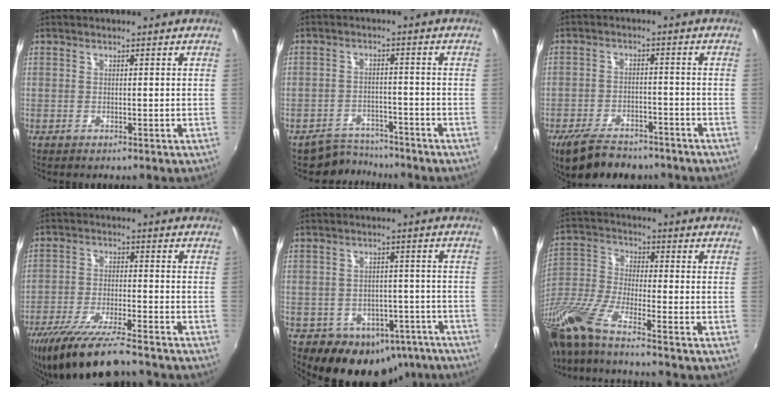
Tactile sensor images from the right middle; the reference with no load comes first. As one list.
[{"total": 5.1, "force": [-4.7, 1.9, -0.5], "torque": [-0.007, 0.008, -0.076]}, {"total": 10.8, "force": [-8.4, 4.8, 4.9], "torque": [-0.119, -0.009, -0.131]}, {"total": 13.1, "force": [-10.9, 1.6, 7.2], "torque": [-0.160, -0.031, -0.189]}, {"total": 13.9, "force": [-8.8, 9.8, 4.1], "torque": [-0.085, 0.026, -0.081]}, {"total": 14.8, "force": [-11.4, 0.6, 9.4], "torque": [-0.200, -0.038, -0.229]}]